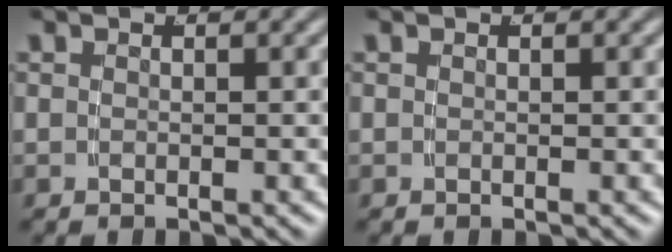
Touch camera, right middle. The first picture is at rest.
{"total": 0.0}